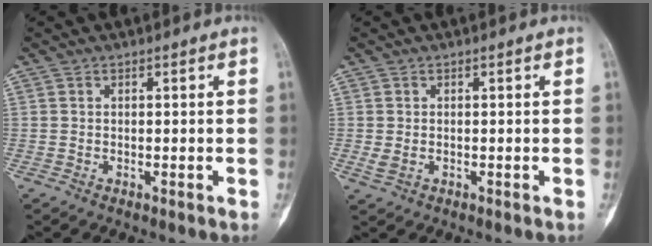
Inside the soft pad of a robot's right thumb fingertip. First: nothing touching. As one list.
[{"total": 1.6, "force": [-0.2, 1.1, 1.1], "torque": [-0.029, 0.001, 0.000]}]